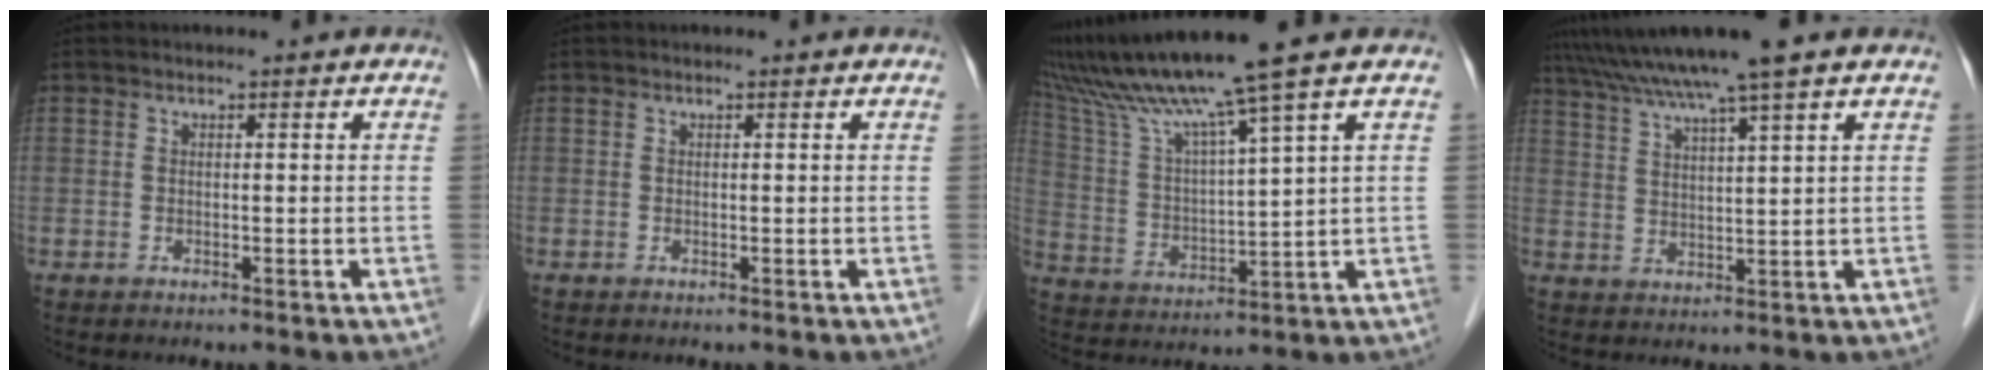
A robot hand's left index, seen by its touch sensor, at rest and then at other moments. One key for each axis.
{"total": 0.0}
{"total": 14.1, "fx": 10.8, "fy": -2.5, "fz": 8.7, "tx": -0.160, "ty": 0.011, "tz": 0.198}
{"total": 9.9, "fx": 8.1, "fy": -1.6, "fz": 5.5, "tx": -0.100, "ty": 0.023, "tz": 0.131}